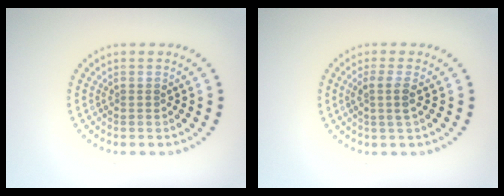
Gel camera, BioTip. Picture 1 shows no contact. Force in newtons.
{"total": 1.9, "press": 1.6, "slide": 1.0}